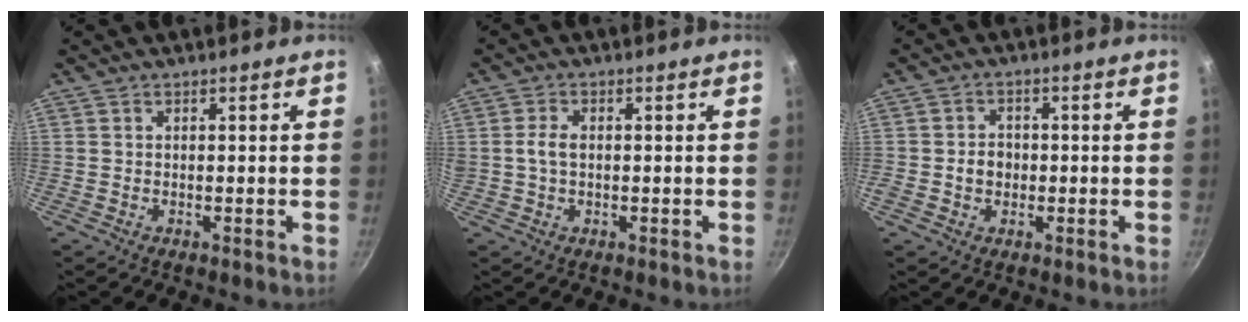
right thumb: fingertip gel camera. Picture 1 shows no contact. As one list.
[{"total": 3.4, "force": [0.1, 2.2, 2.6], "torque": [-0.048, 0.009, 0.001]}, {"total": 3.8, "force": [-0.6, 3.3, 1.8], "torque": [-0.009, 0.008, -0.012]}]